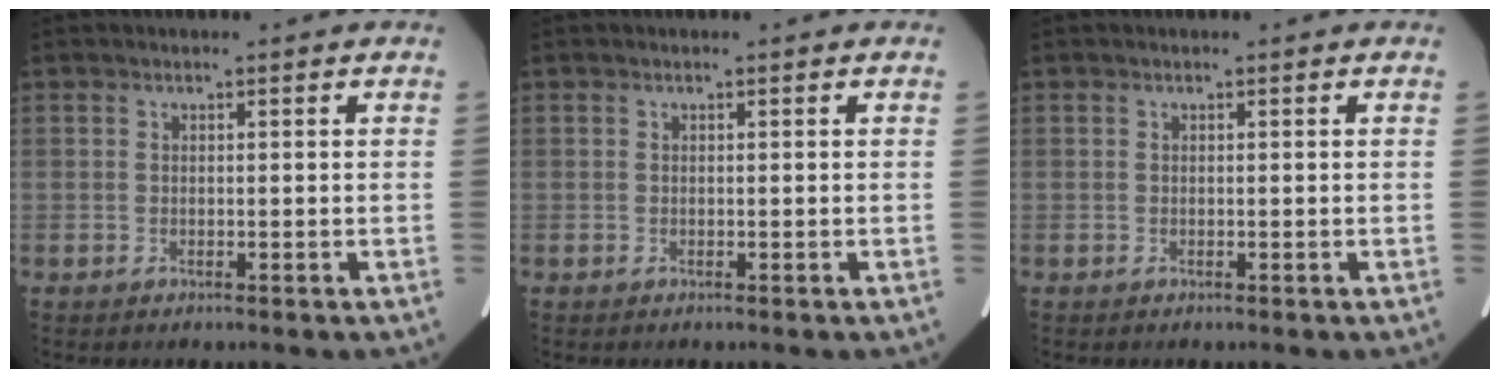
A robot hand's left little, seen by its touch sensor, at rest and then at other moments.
{"total": 0.0}
{"total": 0.0}